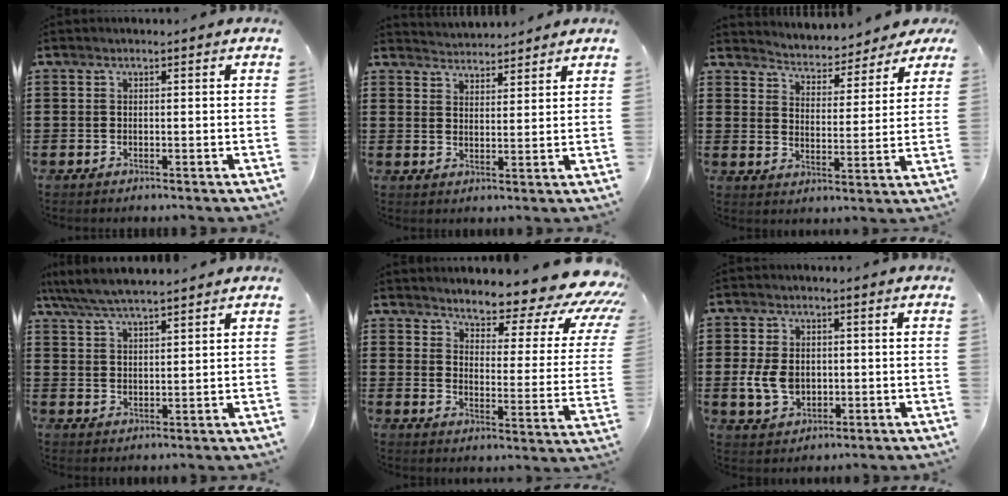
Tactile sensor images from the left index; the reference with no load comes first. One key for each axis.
{"total": 3.2, "fx": 3.2, "fy": 0.0, "fz": -0.4, "tx": -0.002, "ty": -0.014, "tz": 0.059}
{"total": 3.6, "fx": 3.5, "fy": 0.0, "fz": -0.2, "tx": -0.022, "ty": -0.035, "tz": 0.055}
{"total": 4.9, "fx": 4.4, "fy": 0.7, "fz": 2.1, "tx": -0.055, "ty": -0.014, "tz": 0.079}
{"total": 7.1, "fx": 6.0, "fy": 1.3, "fz": 3.6, "tx": -0.065, "ty": -0.055, "tz": 0.093}
{"total": 5.9, "fx": -0.6, "fy": 4.3, "fz": 4.0, "tx": -0.094, "ty": 0.000, "tz": -0.018}